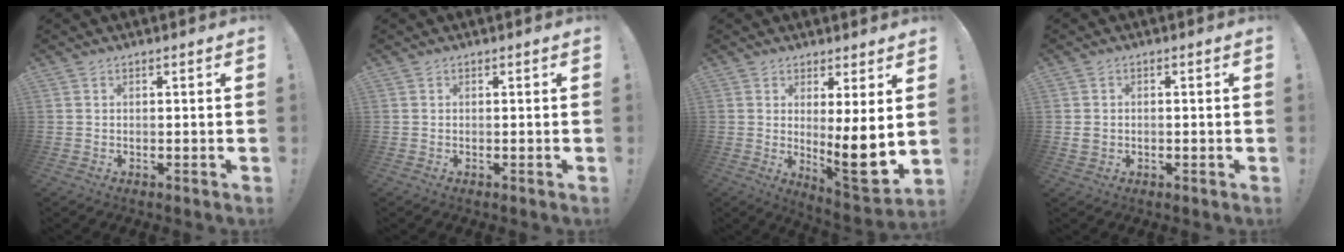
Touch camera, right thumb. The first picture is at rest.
{"total": 0.0}
{"total": 10.7, "force": [1.2, 1.7, 10.5], "torque": [-0.132, -0.042, 0.024]}
{"total": 2.3, "force": [-0.4, 2.0, 1.0], "torque": [-0.017, 0.008, -0.006]}